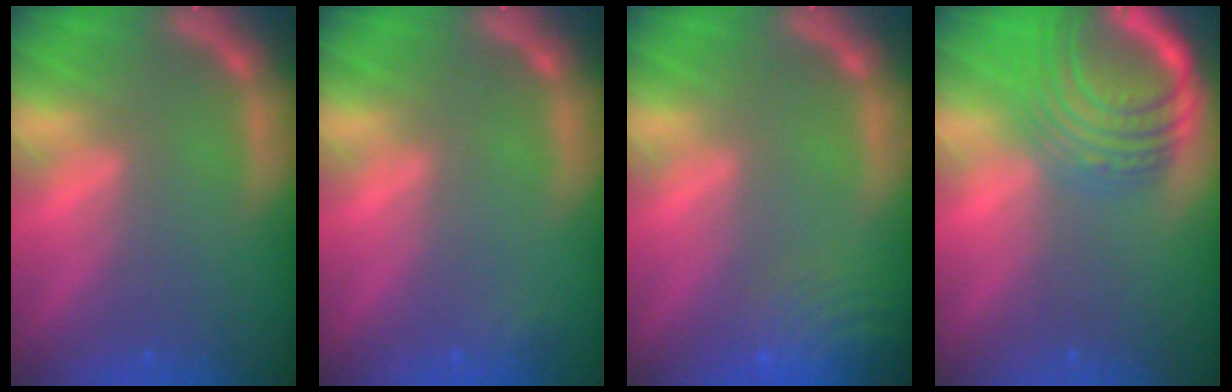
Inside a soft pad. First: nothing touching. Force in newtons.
{"total": 0.9}
{"total": 10.0}
{"total": 10.0}